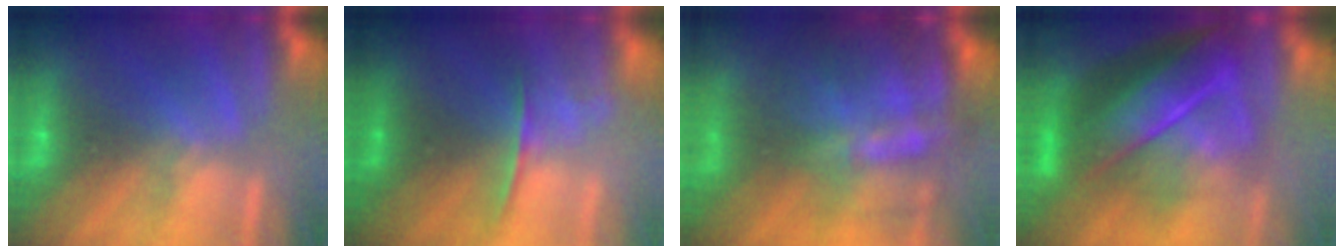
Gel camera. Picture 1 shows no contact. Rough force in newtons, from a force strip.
{"total": 1.7}
{"total": 7.8}
{"total": 6.9}